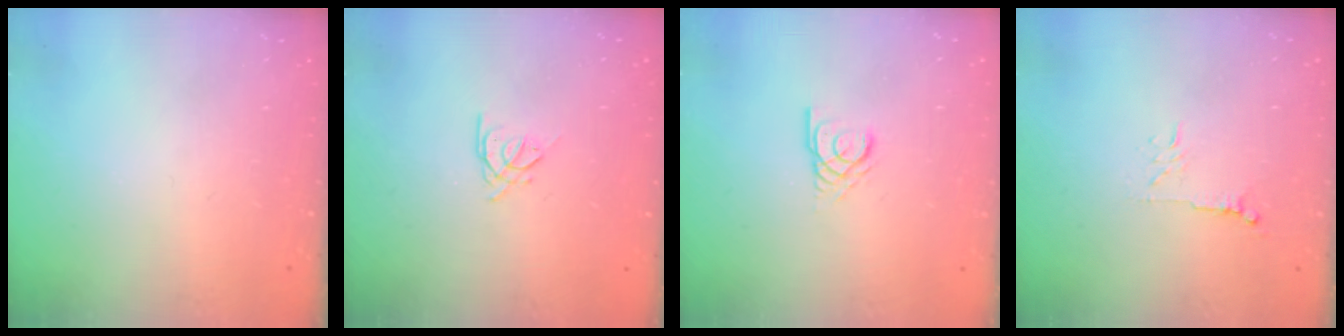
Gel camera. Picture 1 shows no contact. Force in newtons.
{"total": 1.9, "press": 1.9, "slide": 0.4}
{"total": 2.8, "press": 2.8, "slide": 0.1}
{"total": 5.4, "press": 5.3, "slide": 0.7}